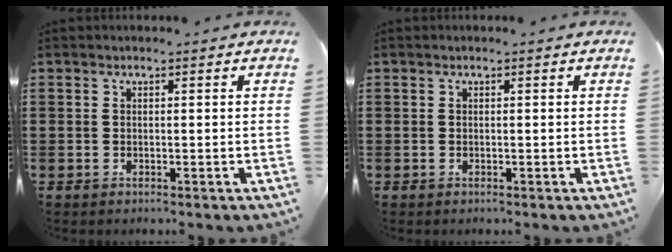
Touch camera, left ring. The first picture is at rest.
{"total": 0.0}